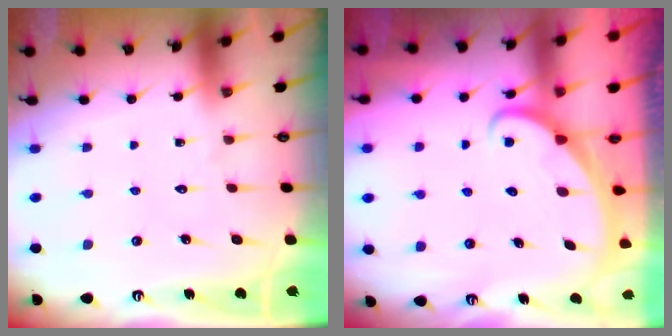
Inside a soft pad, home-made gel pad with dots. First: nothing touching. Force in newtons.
{"total": 2.5, "press": 2.5, "slide": 0.2}